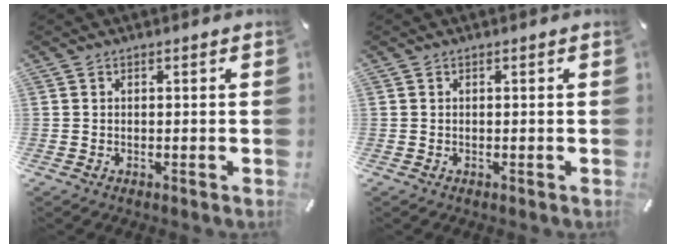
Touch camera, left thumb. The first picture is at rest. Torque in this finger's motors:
{"motor_torque": [-0.06, -0.05, 0.04, -0.04, 0.00]}